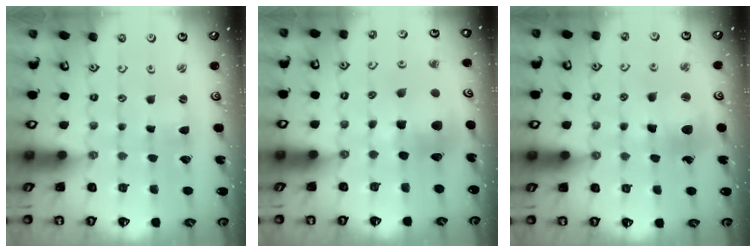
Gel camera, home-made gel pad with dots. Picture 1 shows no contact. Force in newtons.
{"total": 11.0, "press": 10.9, "slide": 1.4}
{"total": 12.0, "press": 11.9, "slide": 1.6}